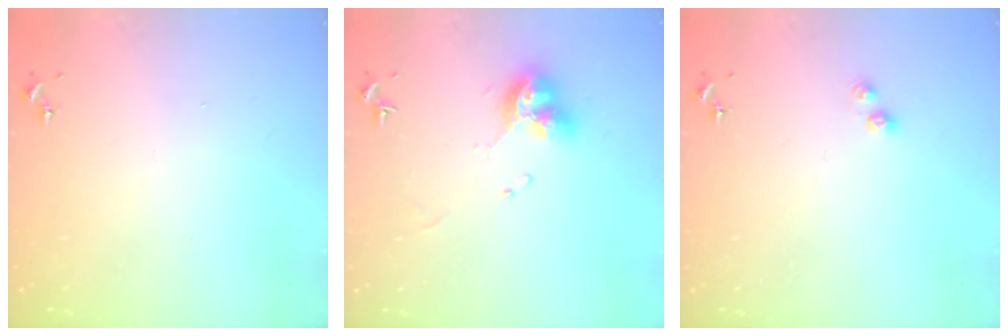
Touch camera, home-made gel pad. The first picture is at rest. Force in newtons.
{"total": 10.9, "press": 10.9, "slide": 0.8}
{"total": 4.7, "press": 4.7, "slide": 0.3}